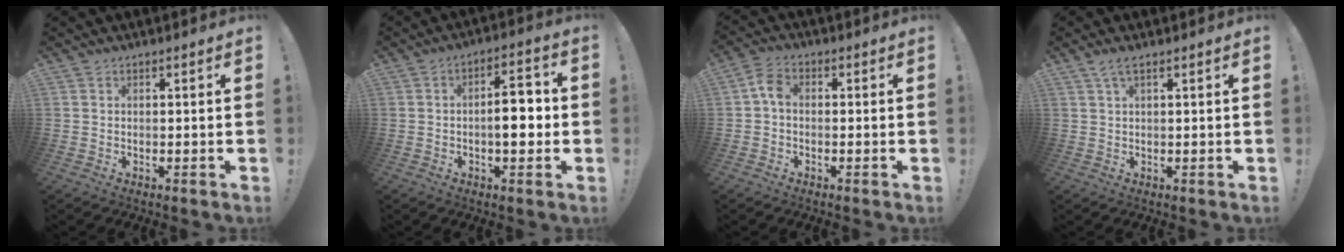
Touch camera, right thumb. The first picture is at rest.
{"total": 9.6, "force": [-1.2, 4.1, 8.6], "torque": [-0.112, 0.011, -0.025]}
{"total": 4.6, "force": [-0.2, 3.0, 3.5], "torque": [-0.070, 0.013, -0.002]}
{"total": 2.7, "force": [1.4, 0.3, 2.2], "torque": [-0.046, -0.002, 0.025]}